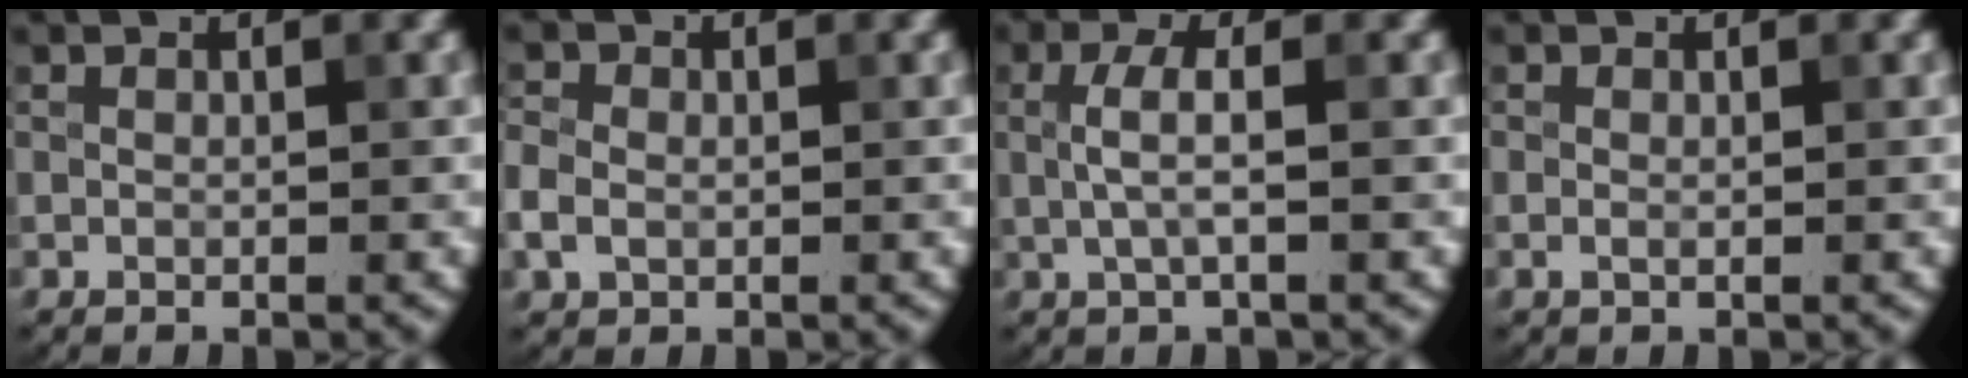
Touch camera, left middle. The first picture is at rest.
{"total": 2.4, "force": [-0.4, 2.0, 1.3], "torque": [-0.028, -0.001, -0.013]}
{"total": 2.5, "force": [0.1, 0.5, 2.4], "torque": [-0.052, 0.003, 0.003]}
{"total": 0.6, "force": [-0.1, 0.3, 0.5], "torque": [-0.011, -0.003, -0.002]}